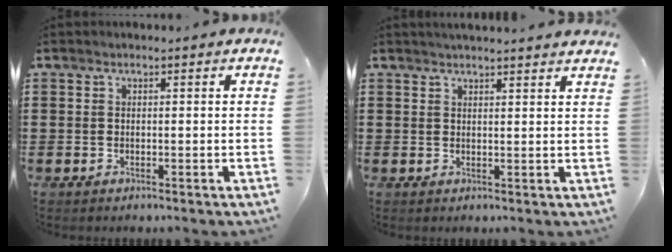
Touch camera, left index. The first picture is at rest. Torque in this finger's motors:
{"motor_torque": [1.28, -0.85, -0.03, 0.00]}